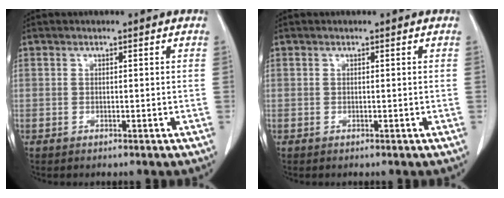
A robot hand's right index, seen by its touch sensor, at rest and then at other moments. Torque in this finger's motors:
{"motor_torque": [0.00, 0.00, 0.00, 0.00]}